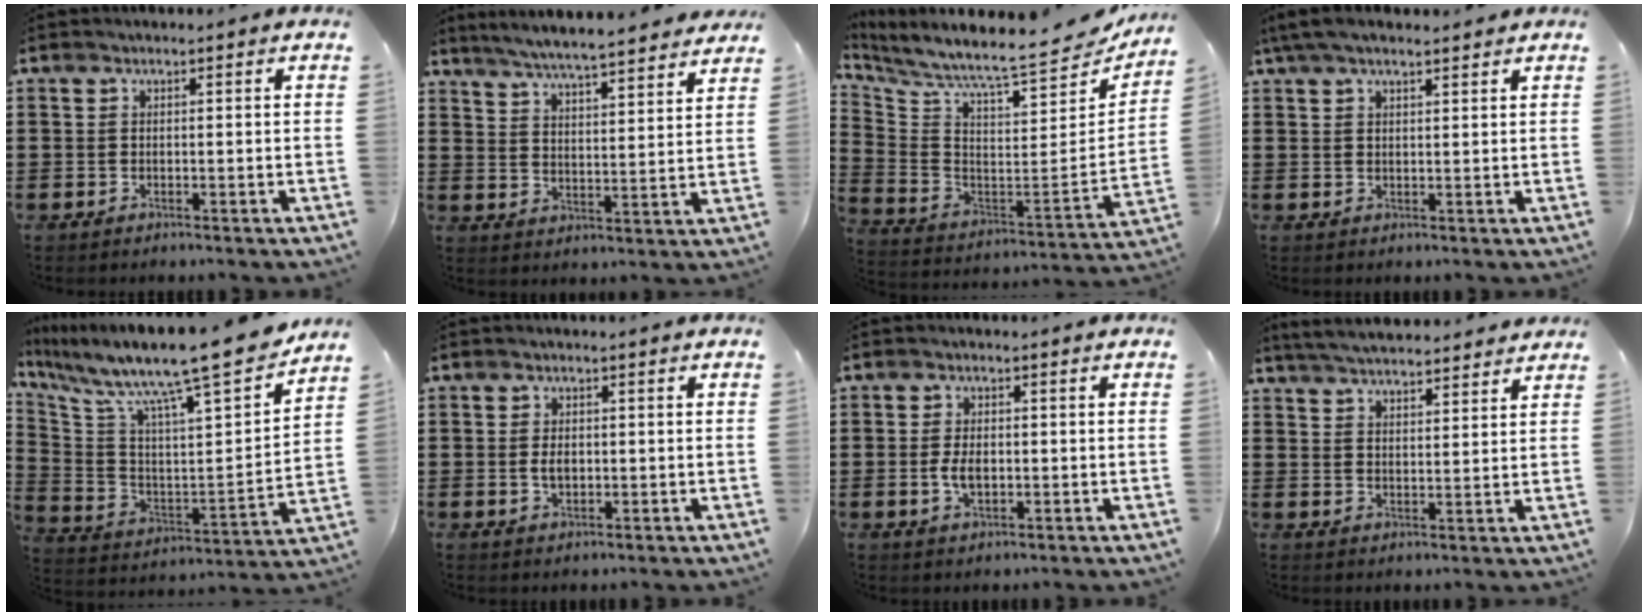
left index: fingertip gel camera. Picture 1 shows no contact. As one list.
[{"total": 5.3, "force": [5.1, -0.4, 1.4], "torque": [-0.049, -0.034, 0.086]}, {"total": 7.0, "force": [6.6, -0.4, 2.2], "torque": [-0.076, -0.081, 0.101]}, {"total": 3.8, "force": [2.8, 0.9, 2.4], "torque": [-0.053, 0.005, 0.053]}, {"total": 13.4, "force": [11.5, -0.2, 6.8], "torque": [-0.147, -0.091, 0.178]}, {"total": 2.4, "force": [0.0, 1.3, 2.0], "torque": [-0.040, 0.004, -0.001]}, {"total": 3.6, "force": [-0.3, 1.9, 3.0], "torque": [-0.066, 0.001, -0.007]}, {"total": 4.4, "force": [4.3, 0.1, 0.9], "torque": [-0.030, -0.014, 0.078]}]